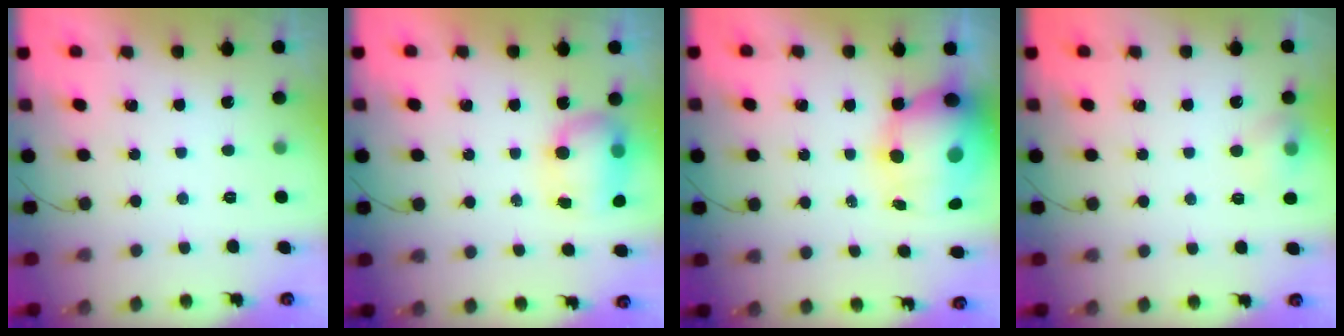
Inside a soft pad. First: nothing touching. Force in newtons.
{"total": 7.8, "press": 7.7, "slide": 1.1}
{"total": 13.2, "press": 12.8, "slide": 3.2}
{"total": 7.2, "press": 7.0, "slide": 1.5}